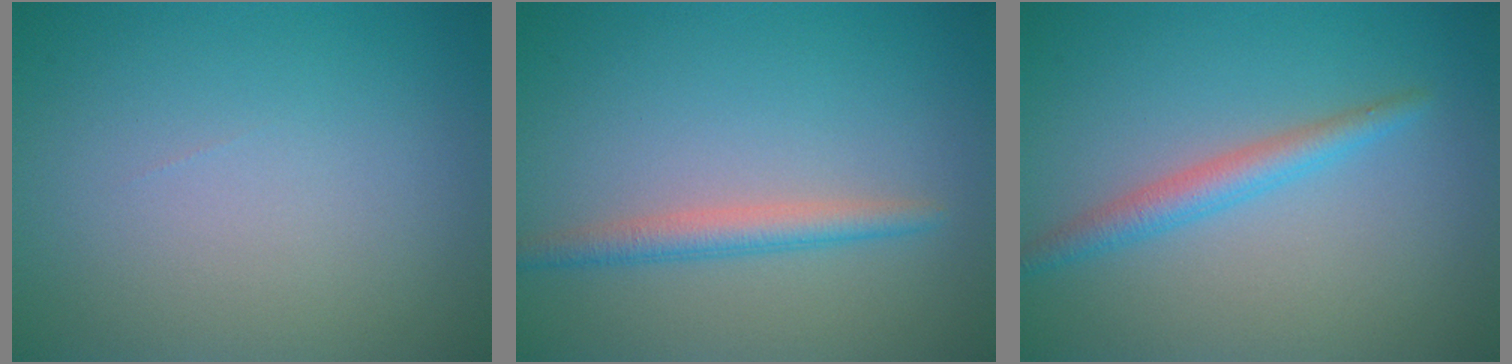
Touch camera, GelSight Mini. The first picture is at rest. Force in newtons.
{"total": 2.3, "press": 2.3, "slide": 0.1}
{"total": 2.4, "press": 2.4, "slide": 0.1}